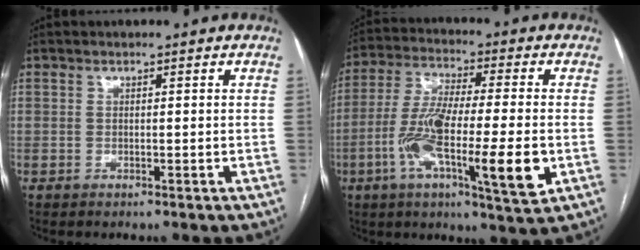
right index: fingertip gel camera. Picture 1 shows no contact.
{"total": 16.7, "force": [-4.4, 2.1, 16.0], "torque": [-0.287, -0.013, -0.075]}